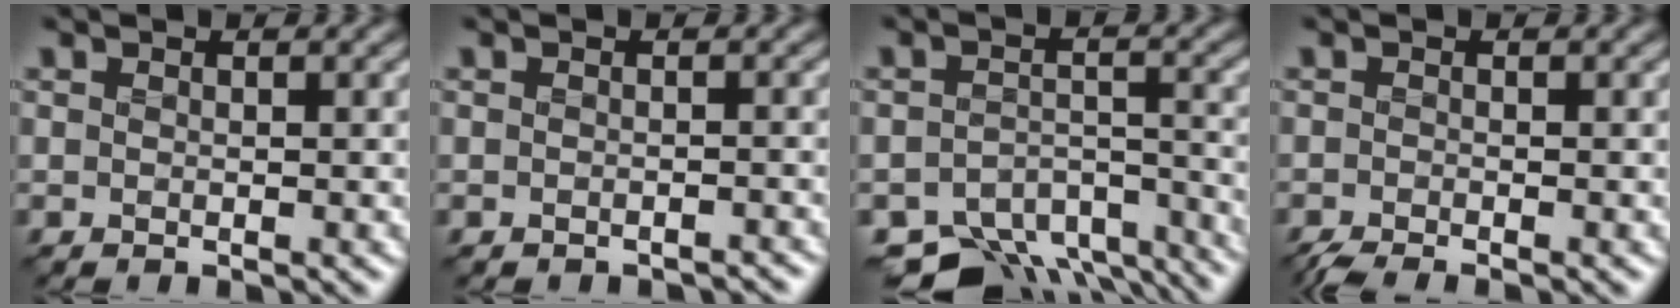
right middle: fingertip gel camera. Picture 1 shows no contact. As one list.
[{"total": 0.9, "force": [-0.9, 0.2, 0.1], "torque": [-0.002, -0.006, -0.014]}, {"total": 9.2, "force": [-8.0, 3.5, 2.9], "torque": [-0.043, -0.020, -0.106]}, {"total": 1.9, "force": [-1.6, 0.2, 1.0], "torque": [-0.014, -0.010, -0.033]}]